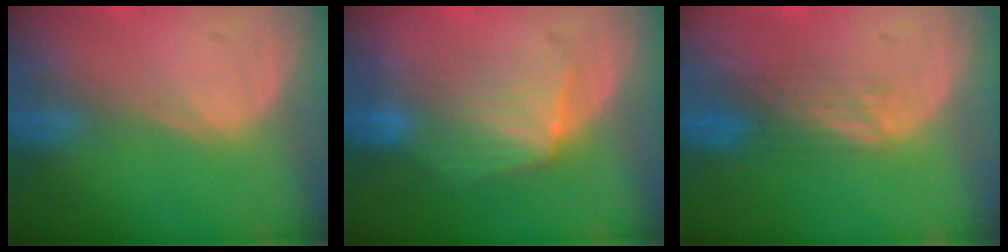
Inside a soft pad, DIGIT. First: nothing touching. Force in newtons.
{"total": 7.4, "press": 6.9, "slide": 2.5}
{"total": 4.0, "press": 3.3, "slide": 2.3}